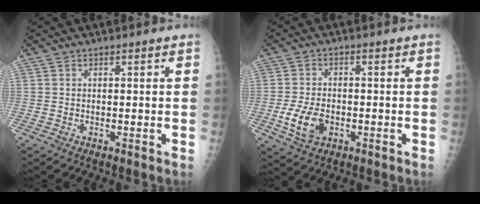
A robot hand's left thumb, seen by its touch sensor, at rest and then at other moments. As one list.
[{"total": 7.0, "force": [-2.0, 4.6, 4.9], "torque": [-0.093, 0.002, -0.032]}]